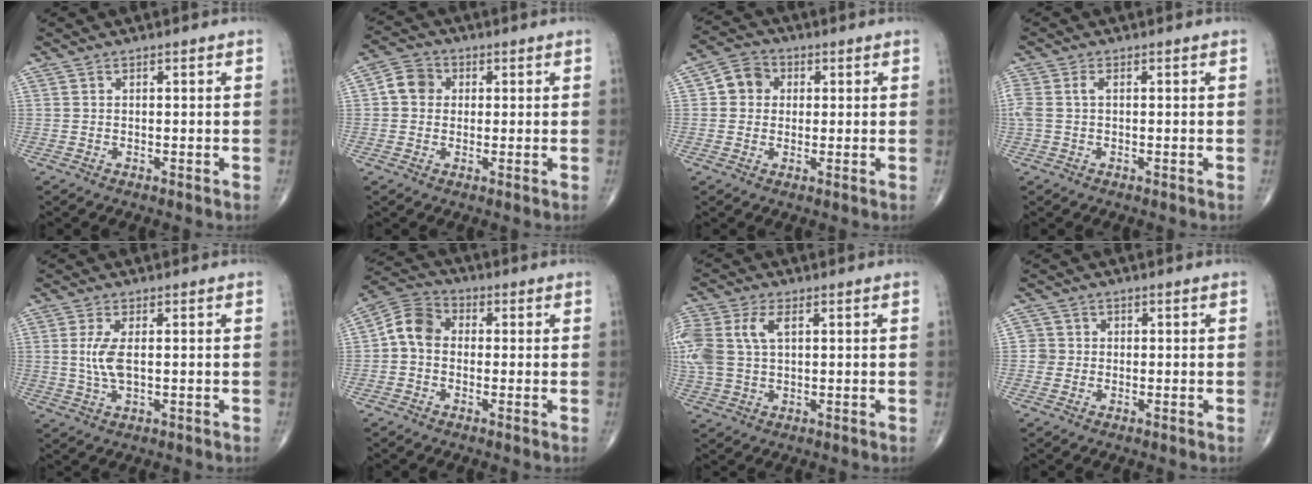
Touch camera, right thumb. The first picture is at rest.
{"total": 5.1, "force": [0.6, 4.5, 2.3], "torque": [-0.027, 0.011, 0.000]}
{"total": 5.6, "force": [0.9, 5.0, 2.4], "torque": [-0.021, 0.010, 0.004]}
{"total": 3.6, "force": [0.4, 2.0, 3.0], "torque": [-0.094, 0.016, 0.009]}
{"total": 4.9, "force": [0.4, 1.9, 4.6], "torque": [-0.107, -0.005, 0.010]}
{"total": 7.0, "force": [-0.3, 5.6, 4.3], "torque": [-0.067, 0.025, -0.021]}
{"total": 13.7, "force": [3.3, 8.4, 10.3], "torque": [-0.280, 0.017, 0.064]}
{"total": 2.3, "force": [-0.2, 2.3, 0.1], "torque": [0.018, 0.009, -0.008]}